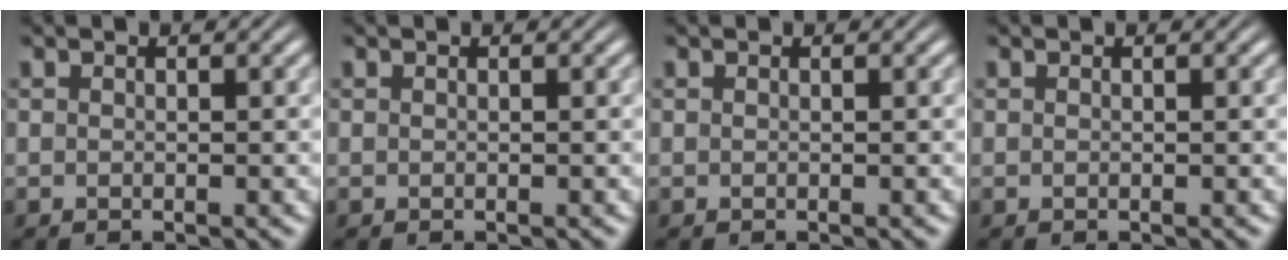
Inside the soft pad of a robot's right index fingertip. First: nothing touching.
{"total": 0.0}
{"total": 0.0}
{"total": 0.0}